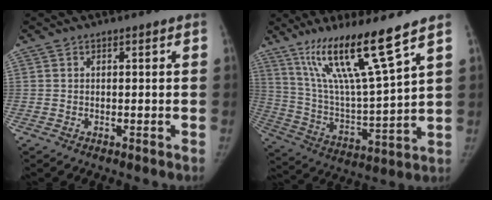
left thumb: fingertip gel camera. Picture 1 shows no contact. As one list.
[{"total": 18.0, "force": [11.8, 0.9, 13.5], "torque": [-0.233, -0.062, 0.223]}]